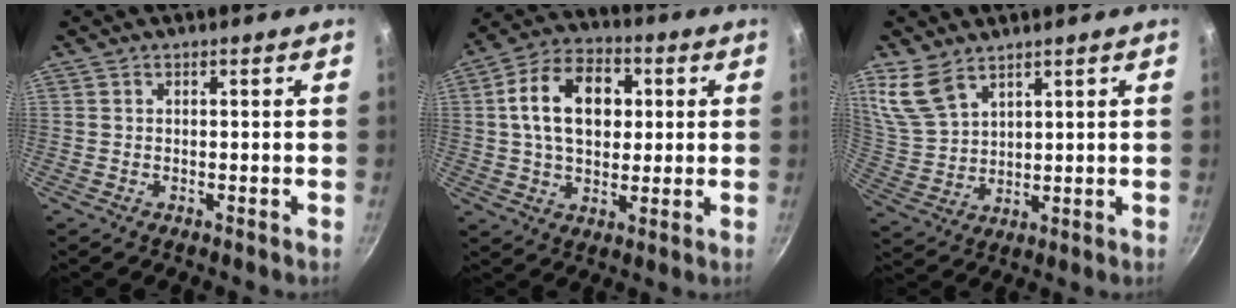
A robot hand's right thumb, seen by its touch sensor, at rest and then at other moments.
{"total": 15.3, "force": [2.8, 10.4, 11.0], "torque": [-0.155, 0.015, 0.034]}
{"total": 8.8, "force": [6.2, 4.7, 4.1], "torque": [-0.073, -0.026, 0.140]}